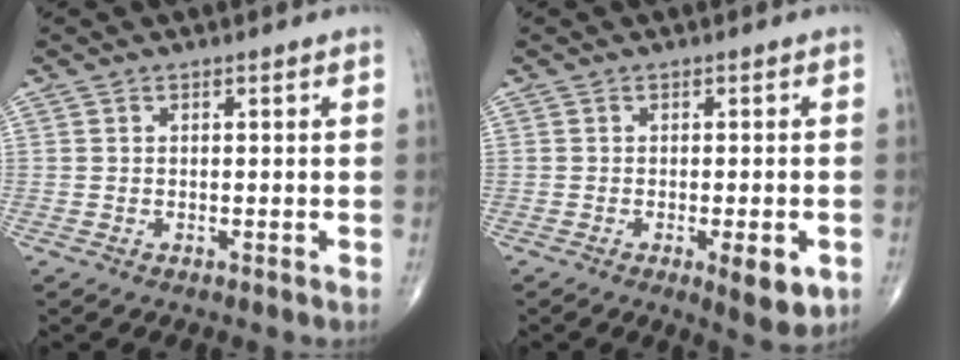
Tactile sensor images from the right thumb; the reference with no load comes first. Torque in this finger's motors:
{"motor_torque": [0.98, 0.77, -0.11, -0.35, 0.13]}